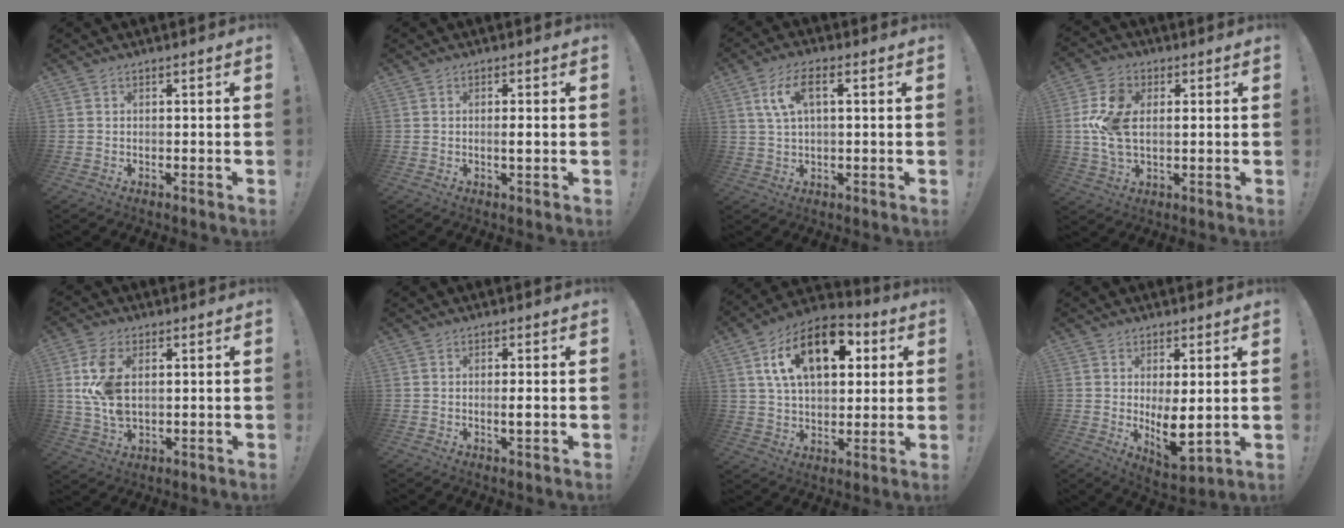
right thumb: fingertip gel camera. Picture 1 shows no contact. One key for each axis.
{"total": 1.6, "fx": -0.2, "fy": 0.1, "fz": 1.6, "tx": -0.020, "ty": -0.005, "tz": -0.006}
{"total": 7.8, "fx": 2.6, "fy": 3.2, "fz": 6.6, "tx": -0.129, "ty": -0.002, "tz": 0.045}
{"total": 11.7, "fx": 1.2, "fy": 7.4, "fz": 9.0, "tx": -0.176, "ty": -0.003, "tz": 0.025}
{"total": 10.9, "fx": 2.0, "fy": 6.5, "fz": 8.5, "tx": -0.163, "ty": -0.011, "tz": 0.034}
{"total": 2.0, "fx": -0.2, "fy": 0.1, "fz": 2.0, "tx": -0.025, "ty": -0.005, "tz": -0.007}
{"total": 18.4, "fx": 7.3, "fy": 10.7, "fz": 13.1, "tx": -0.209, "ty": -0.016, "tz": 0.124}
{"total": 8.4, "fx": 1.2, "fy": 3.3, "fz": 7.6, "tx": -0.104, "ty": -0.032, "tz": 0.028}